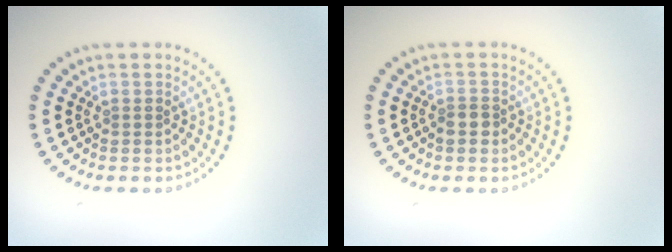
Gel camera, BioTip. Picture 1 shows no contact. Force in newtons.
{"total": 1.4, "press": 1.3, "slide": 0.7}